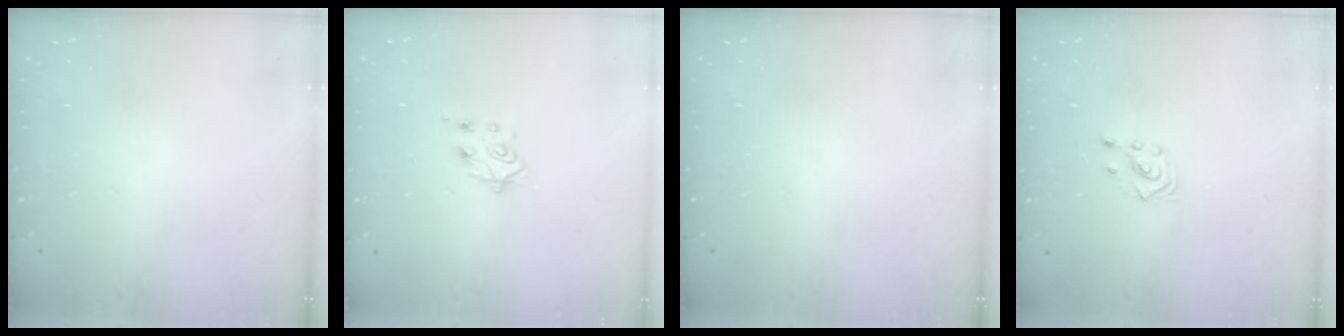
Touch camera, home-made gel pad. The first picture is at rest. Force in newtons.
{"total": 7.6, "press": 7.5, "slide": 0.7}
{"total": 0.0}
{"total": 2.6, "press": 2.4, "slide": 0.9}